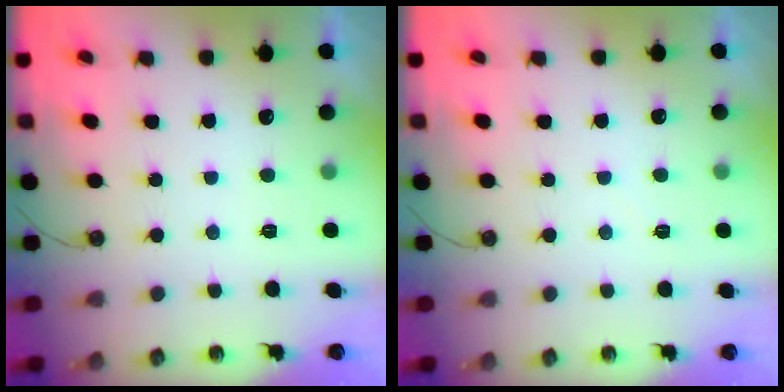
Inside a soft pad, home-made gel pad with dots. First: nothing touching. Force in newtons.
{"total": 3.8, "press": 3.8, "slide": 0.4}